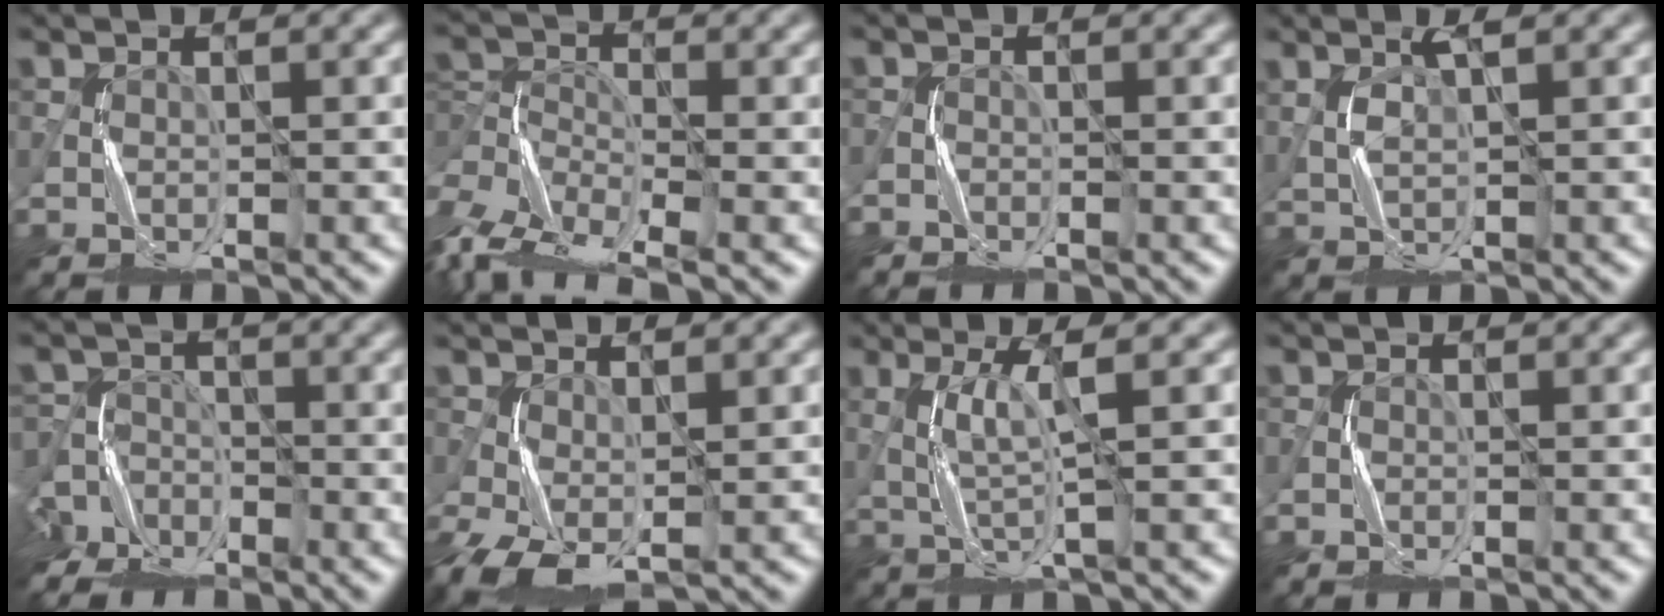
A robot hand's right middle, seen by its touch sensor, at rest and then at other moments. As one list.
[{"total": 8.2, "force": [-6.2, 3.3, 4.2], "torque": [-0.073, -0.001, -0.116]}, {"total": 1.4, "force": [-1.2, 0.6, -0.2], "torque": [0.007, 0.000, -0.025]}, {"total": 1.4, "force": [0.7, 0.3, 1.2], "torque": [-0.030, -0.005, 0.020]}, {"total": 8.4, "force": [-6.2, 5.3, 1.9], "torque": [-0.034, -0.023, -0.113]}, {"total": 6.1, "force": [-1.7, 3.6, 4.6], "torque": [-0.119, -0.010, -0.031]}, {"total": 2.4, "force": [0.3, -0.1, 2.4], "torque": [-0.057, -0.005, 0.015]}, {"total": 0.8, "force": [-0.7, 0.4, 0.0], "torque": [0.005, 0.000, -0.013]}]